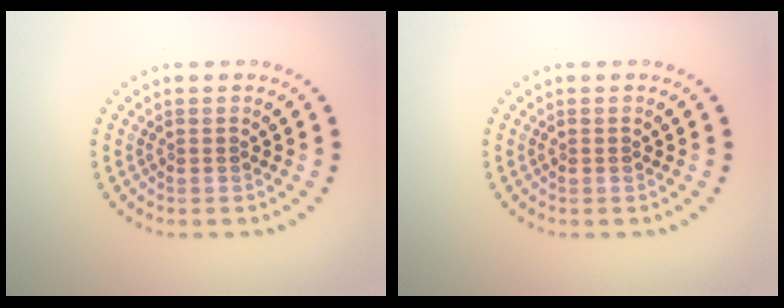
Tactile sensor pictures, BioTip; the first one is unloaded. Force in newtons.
{"total": 0.5, "press": 0.5, "slide": 0.1}